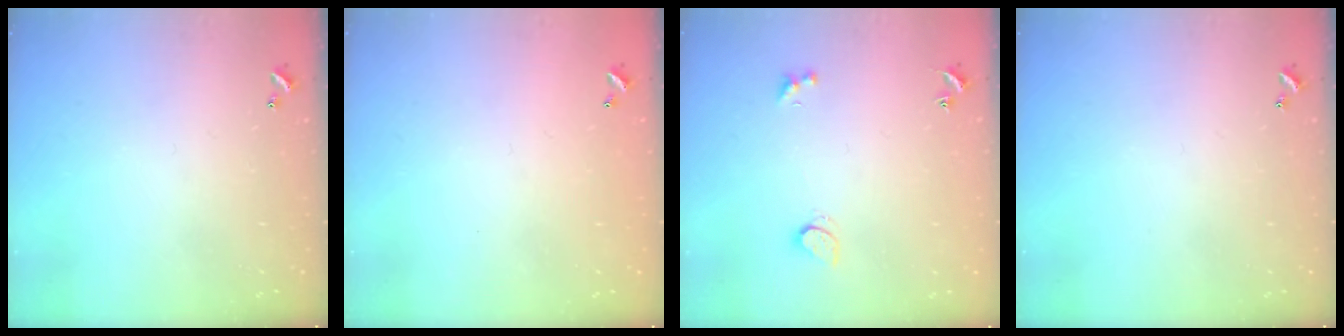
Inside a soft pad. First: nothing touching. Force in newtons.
{"total": 2.9, "press": 2.9, "slide": 0.1}
{"total": 1.8, "press": 1.7, "slide": 0.5}
{"total": 0.0}